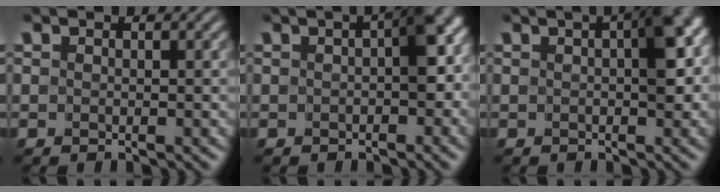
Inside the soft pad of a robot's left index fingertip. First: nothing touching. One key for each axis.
{"total": 3.9, "fx": -0.2, "fy": 1.8, "fz": 3.5, "tx": -0.037, "ty": 0.010, "tz": -0.008}
{"total": 4.2, "fx": 0.5, "fy": 1.7, "fz": 3.8, "tx": -0.045, "ty": 0.011, "tz": 0.002}